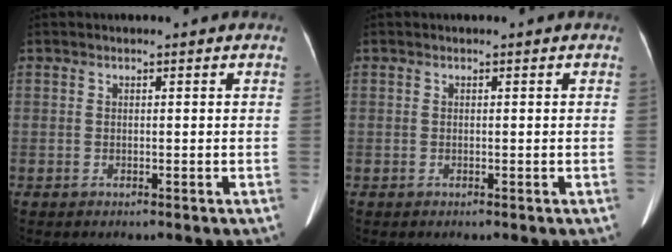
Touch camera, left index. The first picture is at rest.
{"total": 0.0}